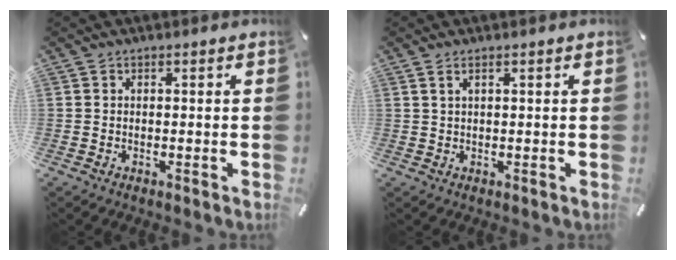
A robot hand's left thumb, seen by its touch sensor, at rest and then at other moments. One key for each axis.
{"total": 1.4, "fx": 0.6, "fy": 0.4, "fz": 1.2, "tx": -0.026, "ty": 0.001, "tz": 0.010}